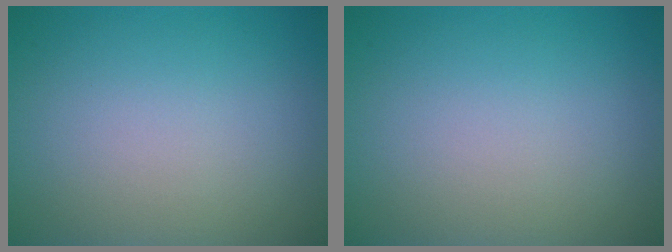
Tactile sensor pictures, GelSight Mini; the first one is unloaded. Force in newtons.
{"total": 0.0}